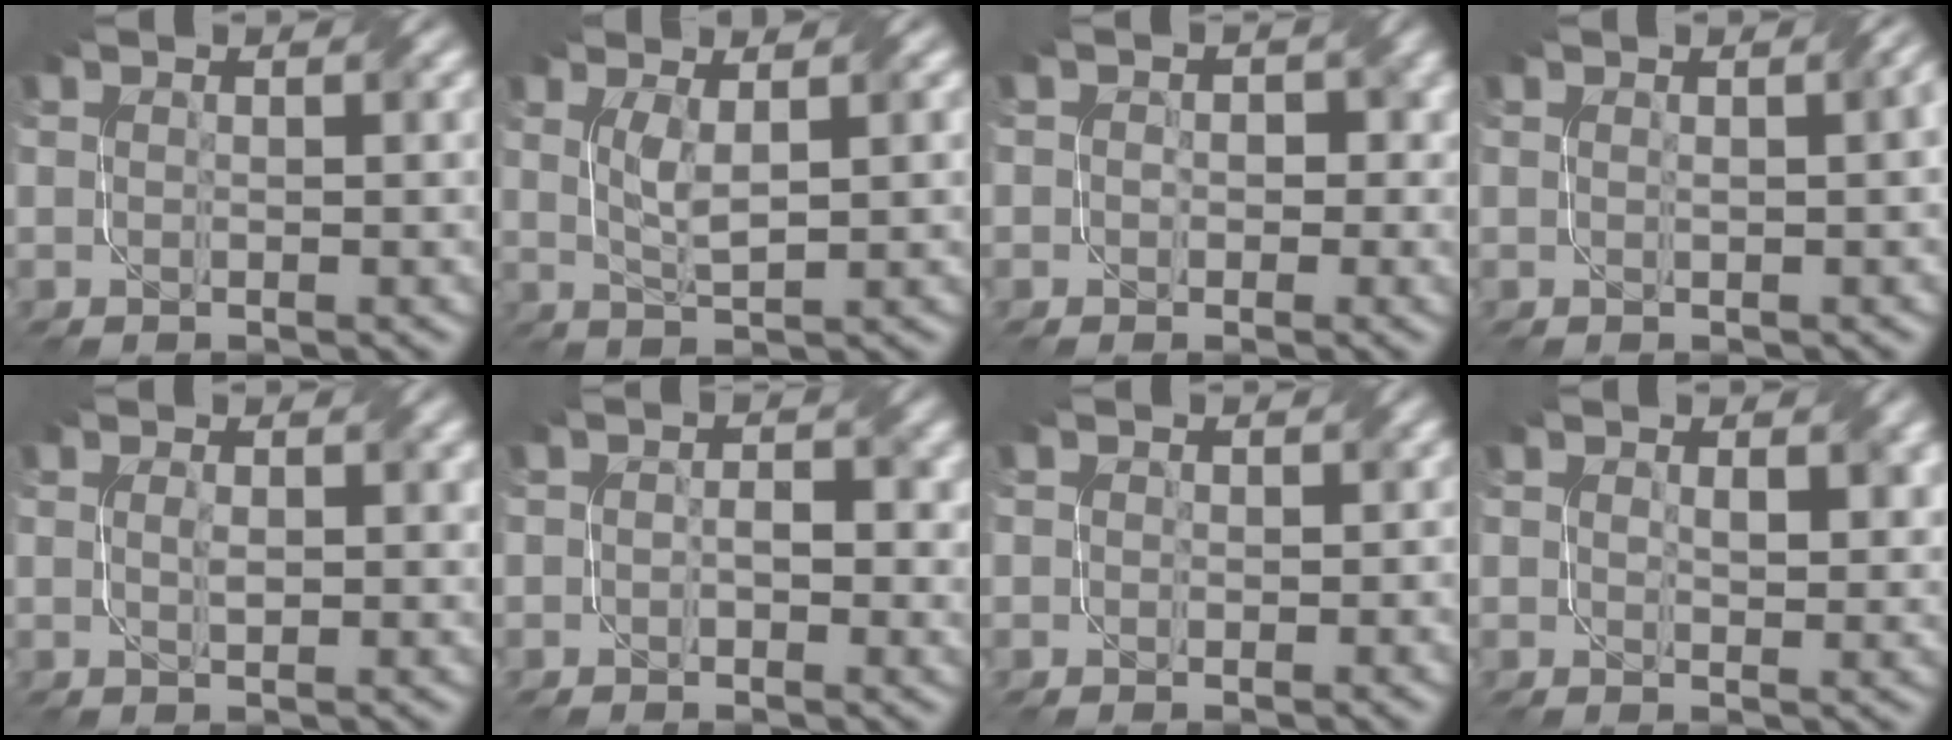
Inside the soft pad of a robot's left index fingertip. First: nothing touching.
{"total": 2.5, "force": [0.8, 0.5, 2.3], "torque": [-0.048, -0.004, 0.020]}
{"total": 2.8, "force": [0.3, 2.4, 1.6], "torque": [-0.005, 0.005, -0.005]}
{"total": 2.1, "force": [0.5, 0.7, 2.0], "torque": [-0.013, 0.009, 0.003]}
{"total": 1.3, "force": [0.3, 0.6, 1.1], "torque": [-0.023, -0.001, 0.007]}
{"total": 2.9, "force": [0.2, 2.0, 2.1], "torque": [-0.017, 0.001, -0.005]}
{"total": 1.3, "force": [0.3, 1.2, 0.5], "torque": [-0.002, 0.003, -0.003]}
{"total": 2.6, "force": [0.8, 1.5, 2.0], "torque": [-0.031, -0.006, 0.018]}